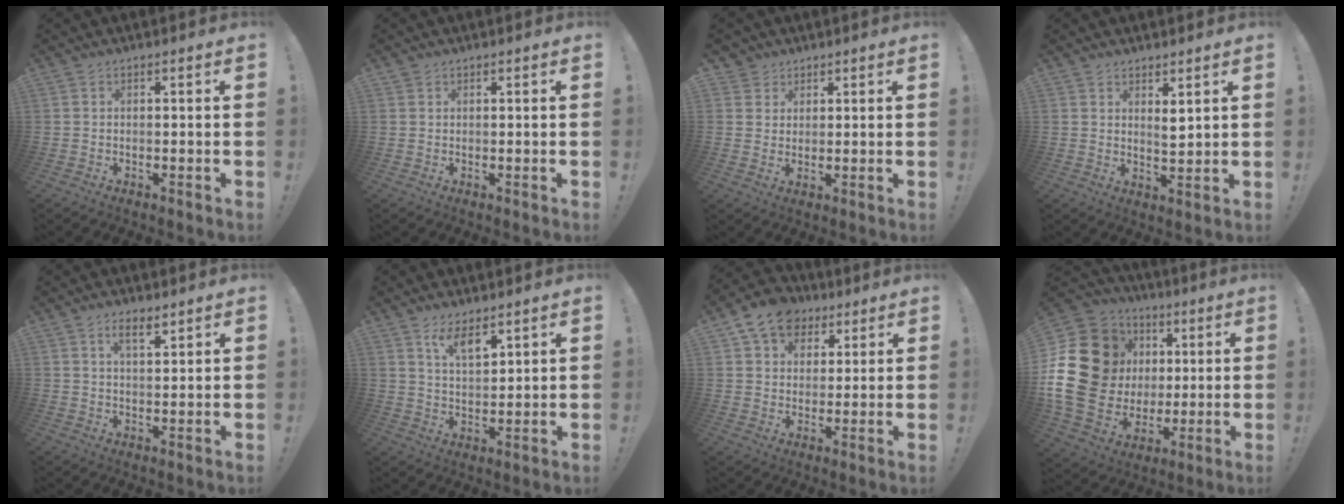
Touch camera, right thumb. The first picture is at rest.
{"total": 0.9, "force": [0.6, 0.6, 0.1], "torque": [0.004, -0.001, 0.011]}
{"total": 3.7, "force": [2.2, 3.0, 0.4], "torque": [-0.007, -0.013, 0.042]}
{"total": 3.9, "force": [2.8, 1.3, 2.4], "torque": [-0.028, -0.025, 0.045]}
{"total": 5.0, "force": [3.2, 1.8, 3.4], "torque": [-0.044, -0.018, 0.052]}
{"total": 7.3, "force": [5.3, 2.5, 4.4], "torque": [-0.077, -0.032, 0.093]}
{"total": 12.1, "force": [6.6, 9.1, 4.6], "torque": [-0.071, -0.033, 0.128]}
{"total": 24.7, "force": [2.0, 20.6, 13.4], "torque": [-0.251, 0.001, 0.082]}